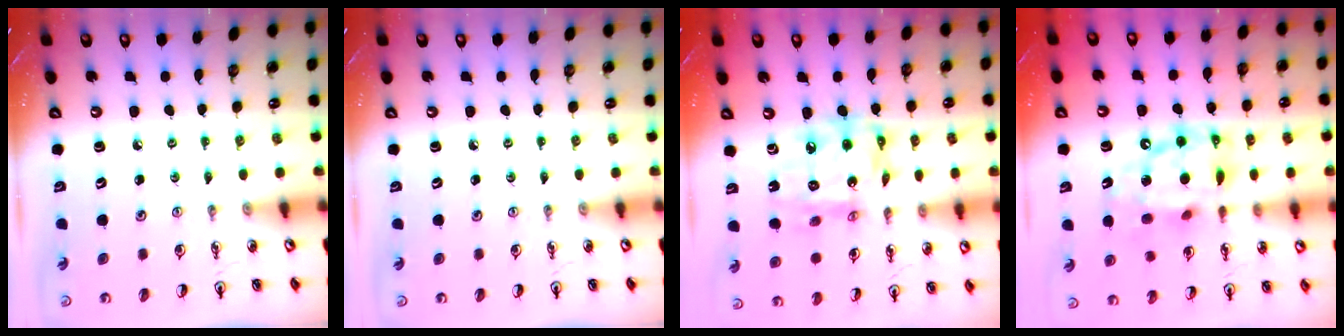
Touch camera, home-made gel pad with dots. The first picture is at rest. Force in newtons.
{"total": 0.0}
{"total": 14.0, "press": 13.9, "slide": 1.6}
{"total": 13.9, "press": 13.9, "slide": 1.1}